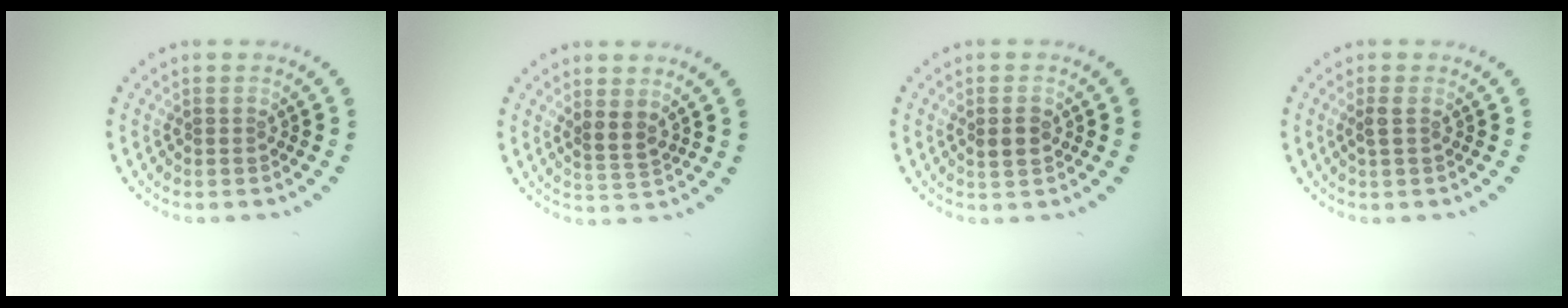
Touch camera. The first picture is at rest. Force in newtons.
{"total": 1.9, "press": 1.5, "slide": 1.2}
{"total": 1.7, "press": 1.7, "slide": 0.2}
{"total": 0.9, "press": 0.9, "slide": 0.3}